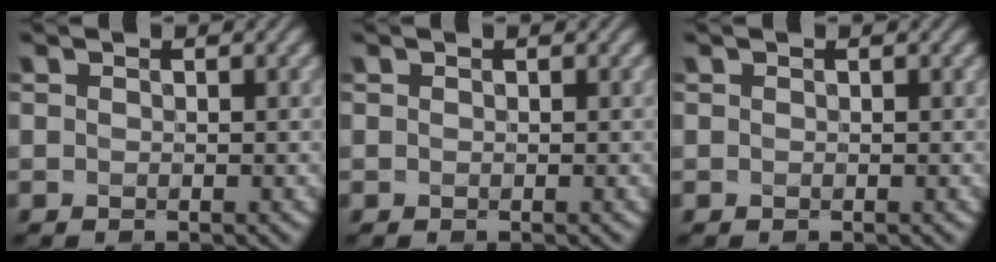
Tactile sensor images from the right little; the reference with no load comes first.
{"total": 0.0}
{"total": 0.0}